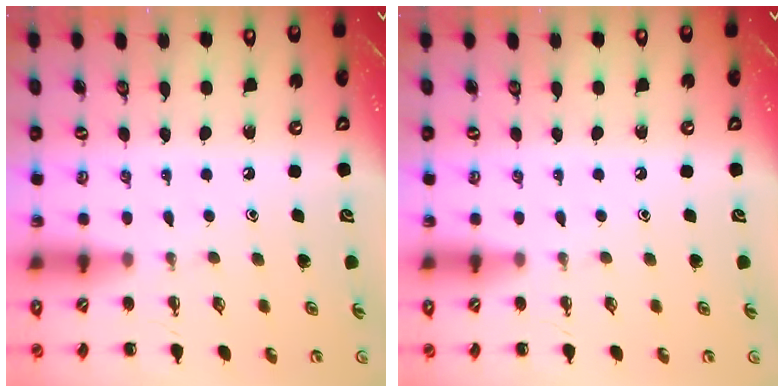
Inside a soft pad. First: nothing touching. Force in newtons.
{"total": 0.0}